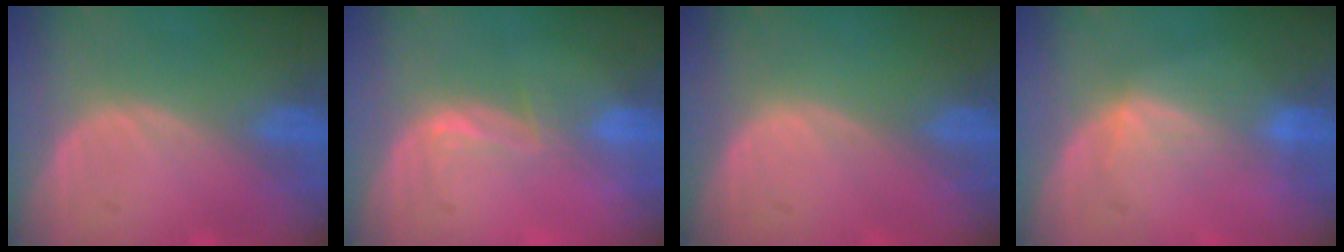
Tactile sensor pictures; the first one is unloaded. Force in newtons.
{"total": 2.6, "press": 2.0, "slide": 1.6}
{"total": 0.0}
{"total": 3.2, "press": 3.2, "slide": 0.4}